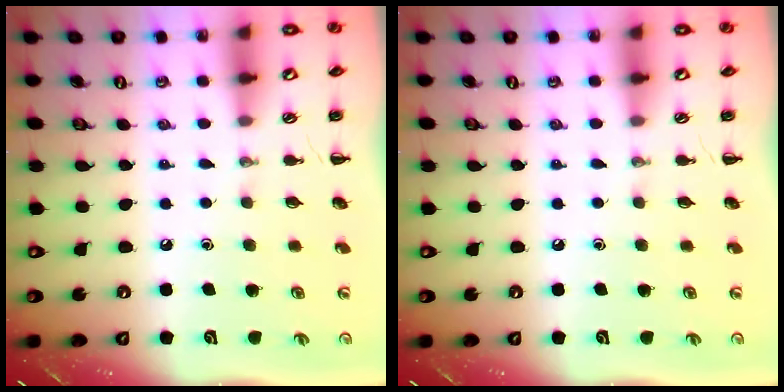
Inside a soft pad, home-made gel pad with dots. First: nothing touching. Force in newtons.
{"total": 0.0}